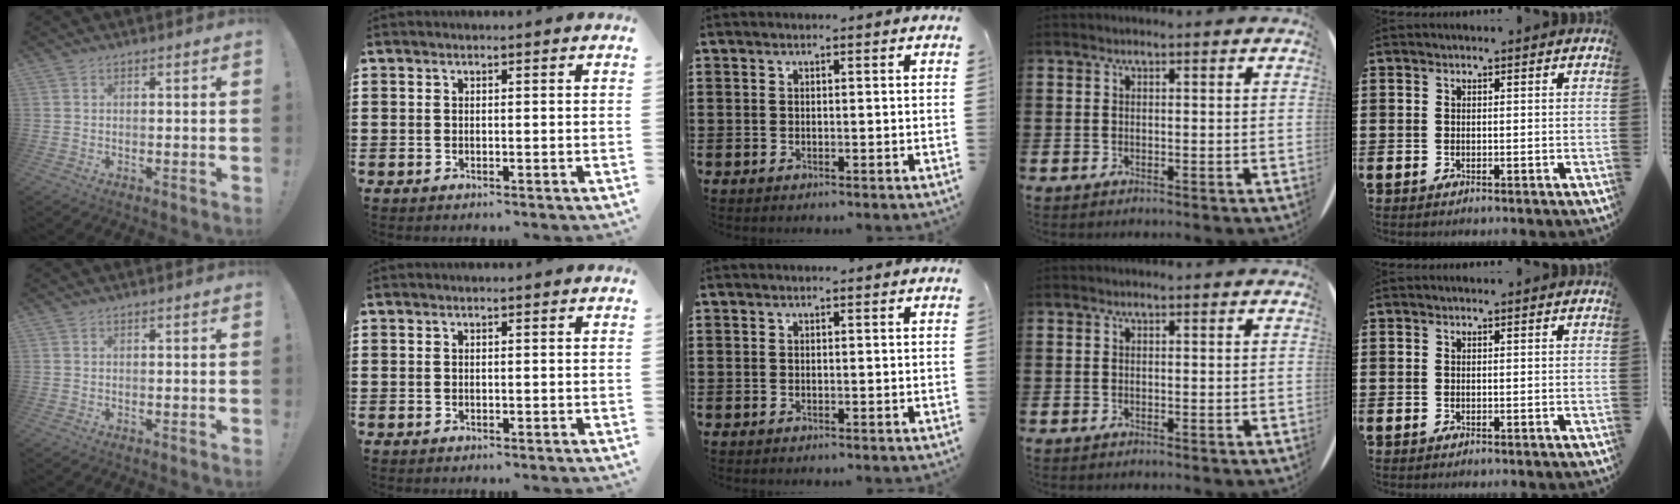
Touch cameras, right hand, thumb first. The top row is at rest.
{}